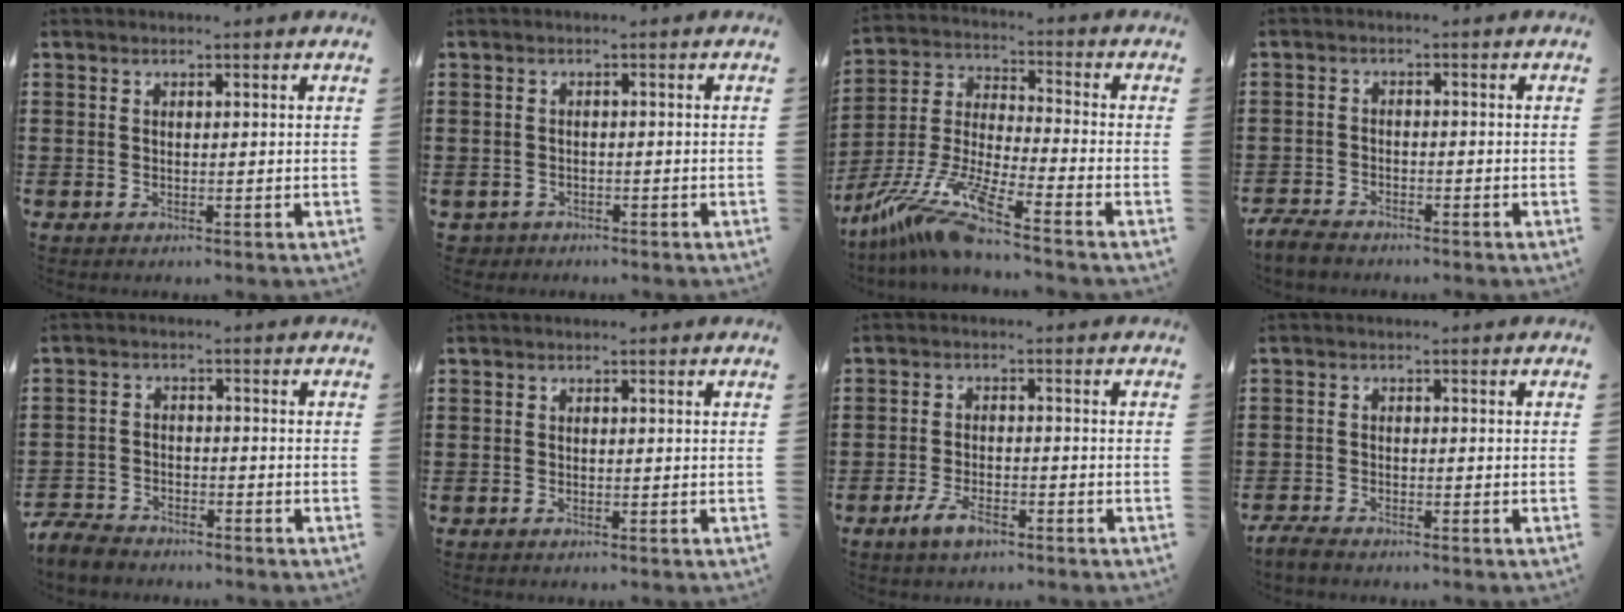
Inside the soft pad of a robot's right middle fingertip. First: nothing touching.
{"total": 1.5, "force": [-1.3, 0.6, -0.2], "torque": [-0.005, 0.001, -0.030]}
{"total": 11.2, "force": [-9.1, -0.2, 6.5], "torque": [-0.157, -0.012, -0.191]}
{"total": 3.3, "force": [-3.1, 0.9, 0.7], "torque": [-0.030, 0.000, -0.067]}
{"total": 4.5, "force": [-4.3, 1.2, 0.6], "torque": [-0.033, 0.000, -0.093]}
{"total": 0.0}
{"total": 4.2, "force": [-2.7, 1.7, 2.7], "torque": [-0.067, -0.001, -0.056]}
{"total": 2.3, "force": [-2.2, 0.6, 0.6], "torque": [-0.022, 0.004, -0.046]}